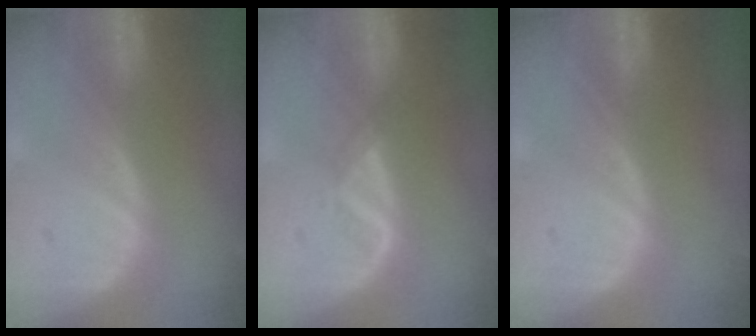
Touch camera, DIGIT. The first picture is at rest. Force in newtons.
{"total": 1.6, "press": 1.5, "slide": 0.7}
{"total": 0.0}